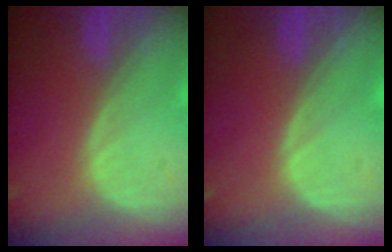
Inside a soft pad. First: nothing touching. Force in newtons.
{"total": 0.0}